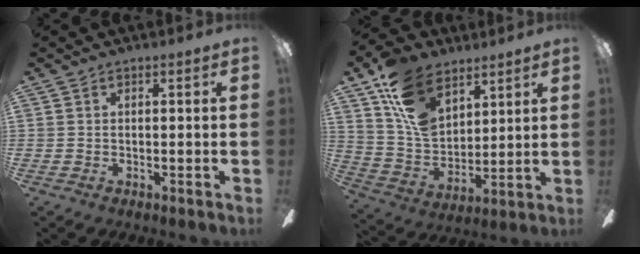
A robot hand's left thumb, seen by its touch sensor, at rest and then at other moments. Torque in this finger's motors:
{"motor_torque": [0.58, 0.46, 1.64, -1.13, 0.28]}